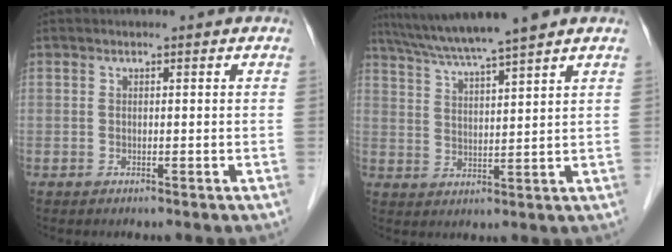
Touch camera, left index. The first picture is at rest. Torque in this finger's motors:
{"motor_torque": [0.18, -0.12, 0.19, 0.06]}